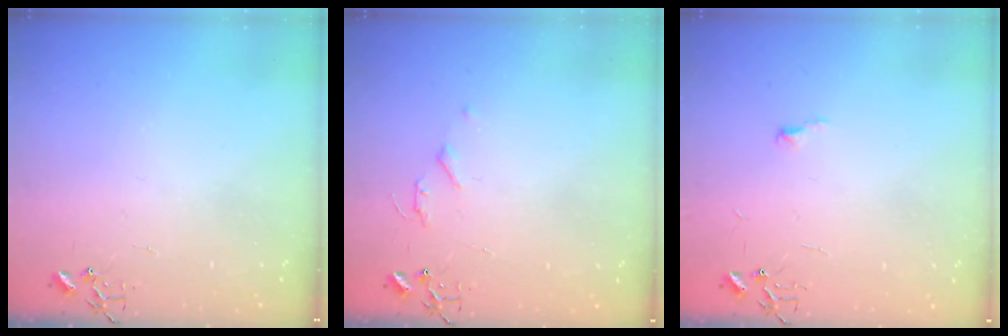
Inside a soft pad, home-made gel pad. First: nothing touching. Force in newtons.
{"total": 5.0, "press": 5.0, "slide": 0.7}
{"total": 3.4, "press": 3.4, "slide": 0.5}